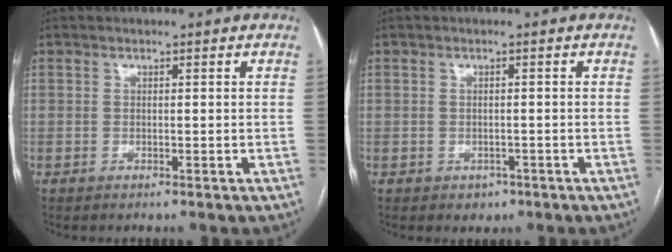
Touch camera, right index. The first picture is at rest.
{"total": 2.0, "force": [-1.0, 1.7, 0.5], "torque": [-0.002, 0.004, -0.008]}